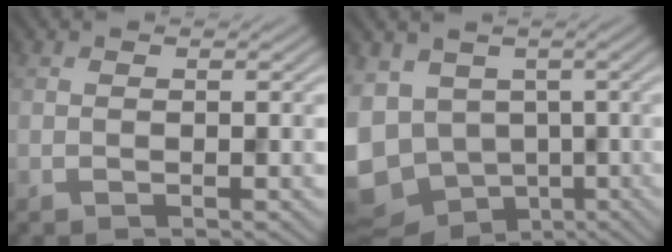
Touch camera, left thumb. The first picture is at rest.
{"total": 13.2, "force": [-2.4, 10.6, 7.5], "torque": [-0.204, -0.032, -0.034]}